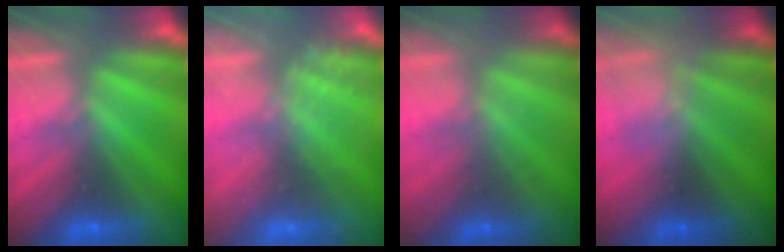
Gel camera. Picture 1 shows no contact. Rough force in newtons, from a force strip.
{"total": 2.4}
{"total": 1.5}
{"total": 2.2}